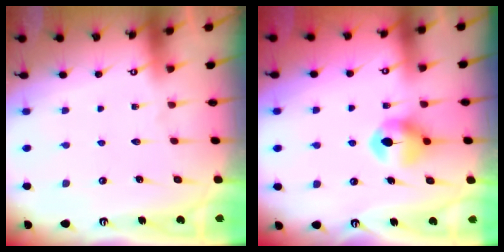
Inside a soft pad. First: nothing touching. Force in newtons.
{"total": 8.4, "press": 8.4, "slide": 0.3}